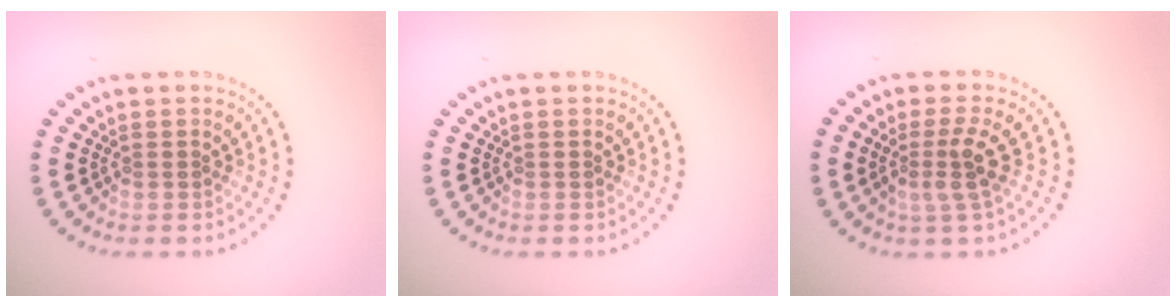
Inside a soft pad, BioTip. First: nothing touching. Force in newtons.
{"total": 0.0}
{"total": 2.7, "press": 1.9, "slide": 1.9}